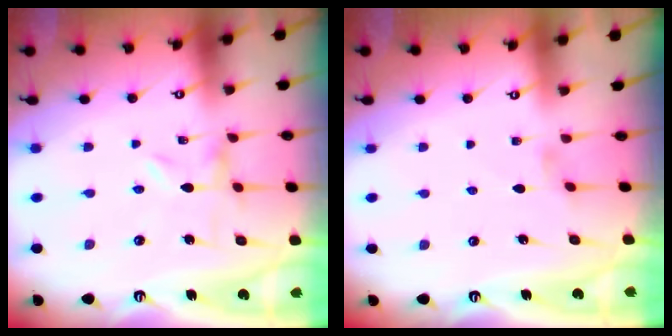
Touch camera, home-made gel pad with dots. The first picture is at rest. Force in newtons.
{"total": 0.0}